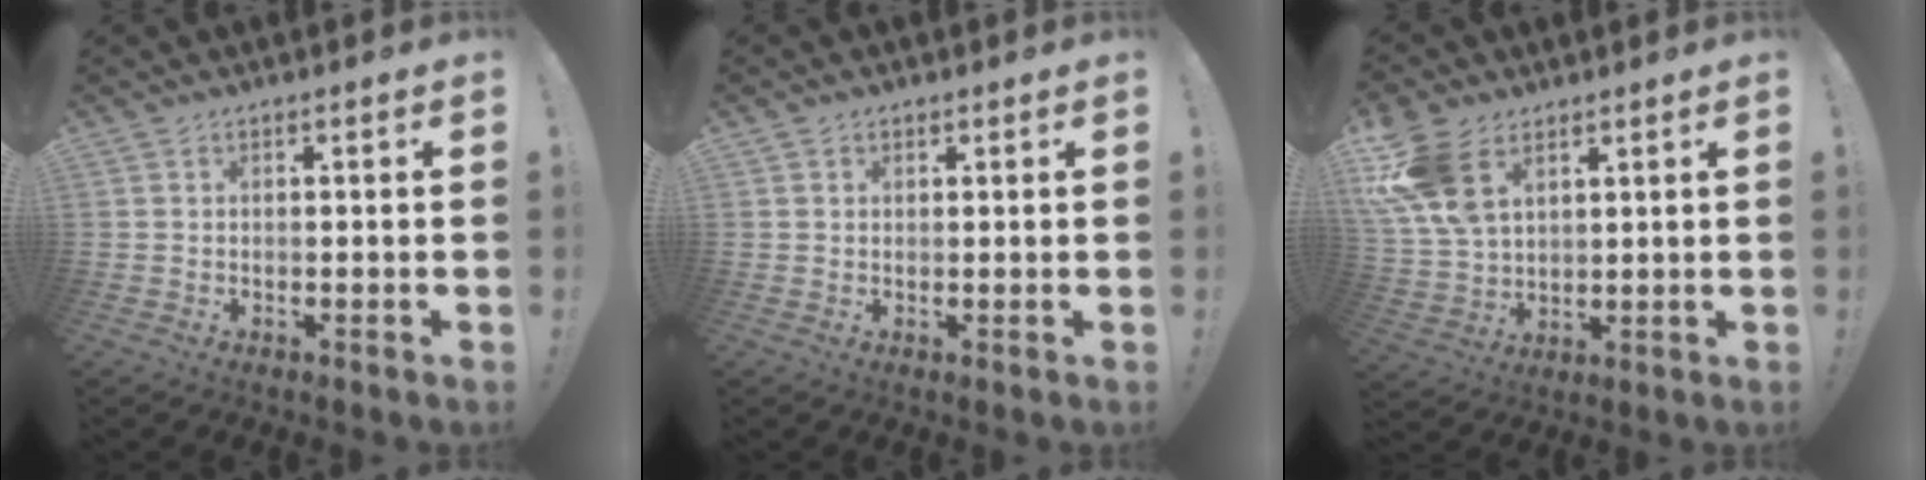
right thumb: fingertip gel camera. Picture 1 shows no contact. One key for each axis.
{"total": 1.0, "fx": 0.6, "fy": 0.8, "fz": 0.2, "tx": -0.004, "ty": 0.002, "tz": 0.012}
{"total": 13.5, "fx": 6.7, "fy": 8.2, "fz": 8.3, "tx": -0.165, "ty": -0.026, "tz": 0.131}